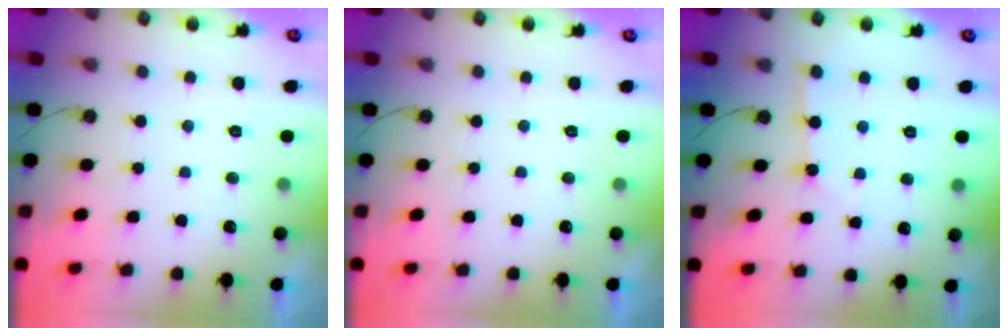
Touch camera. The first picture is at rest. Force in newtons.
{"total": 0.6, "press": 0.1, "slide": 0.5}
{"total": 2.0, "press": 2.0, "slide": 0.3}